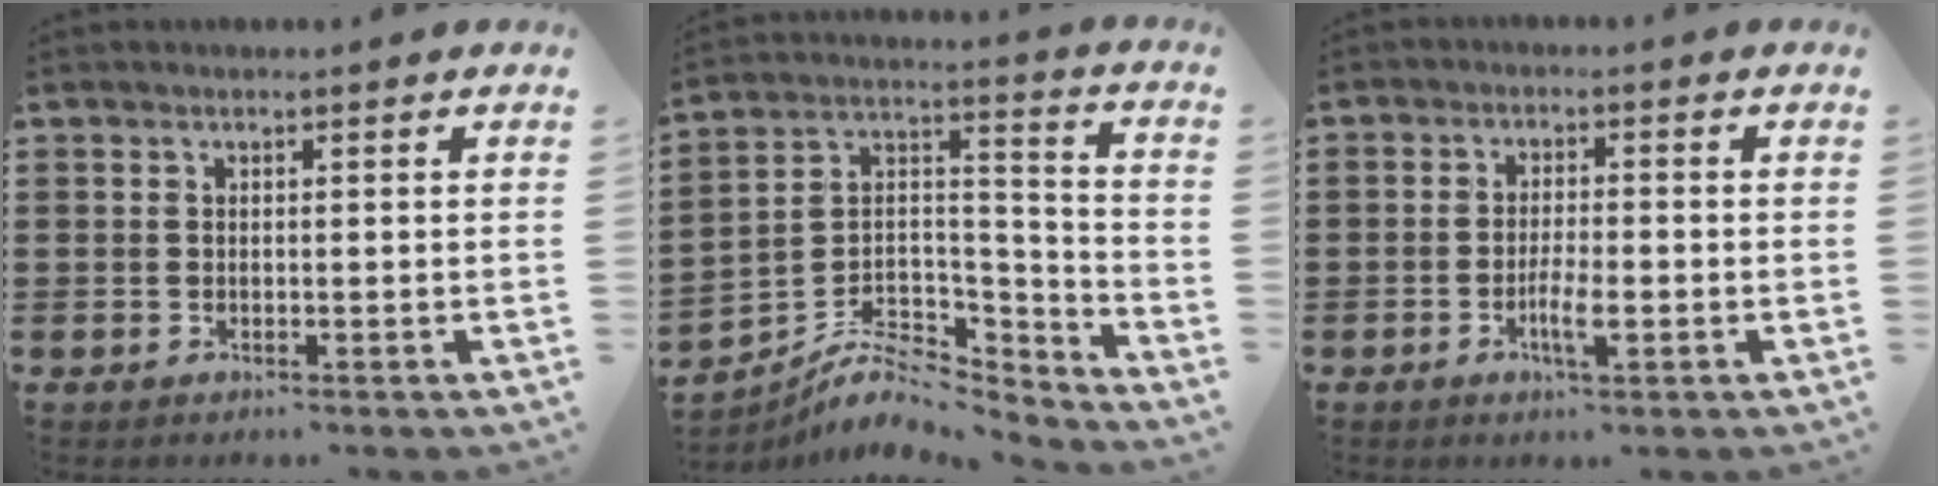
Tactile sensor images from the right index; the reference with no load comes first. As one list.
[{"total": 7.8, "force": [-6.2, 3.8, 2.9], "torque": [-0.057, 0.011, -0.119]}, {"total": 4.3, "force": [-1.5, 1.3, 3.8], "torque": [-0.069, 0.002, -0.028]}]